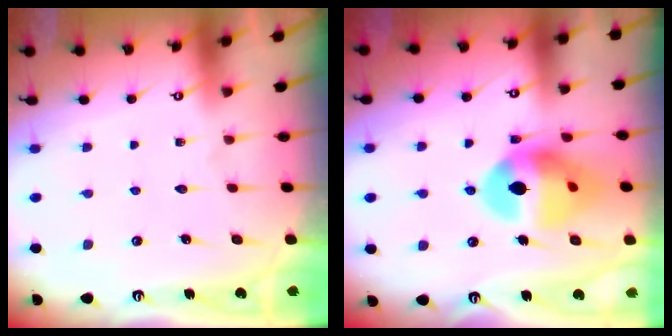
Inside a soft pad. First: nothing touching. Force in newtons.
{"total": 14.8, "press": 14.7, "slide": 1.4}